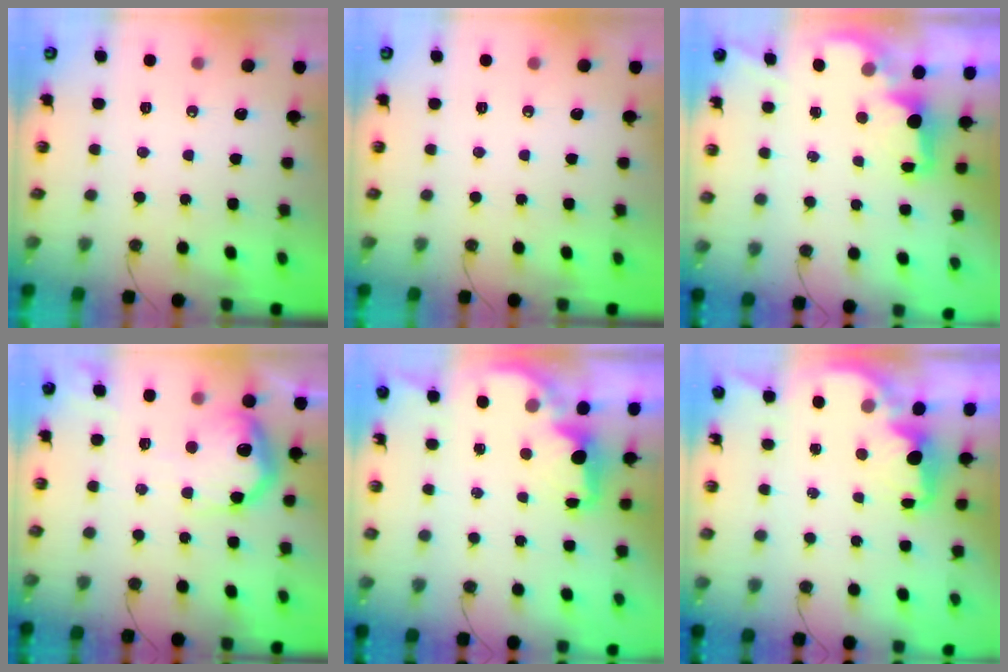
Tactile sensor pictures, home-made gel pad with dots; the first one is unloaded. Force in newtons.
{"total": 0.0}
{"total": 1.9, "press": 1.7, "slide": 0.8}
{"total": 15.9, "press": 15.9, "slide": 0.9}
{"total": 2.4, "press": 2.2, "slide": 0.8}
{"total": 2.0, "press": 1.9, "slide": 0.6}